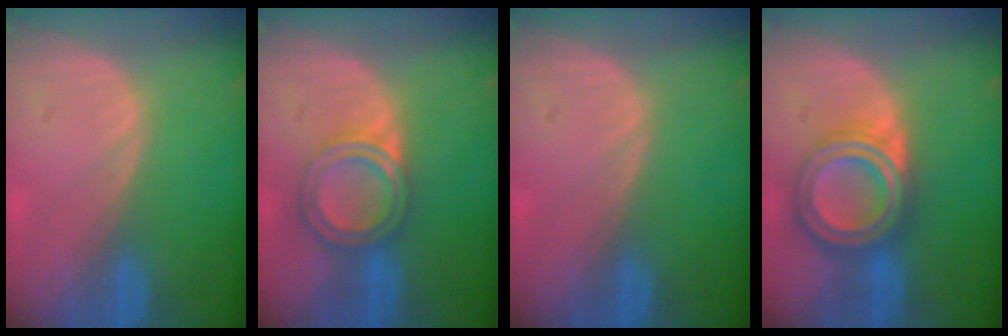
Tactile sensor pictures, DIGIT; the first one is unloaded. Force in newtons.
{"total": 5.9, "press": 5.4, "slide": 2.4}
{"total": 0.0}
{"total": 7.7, "press": 7.7, "slide": 0.5}